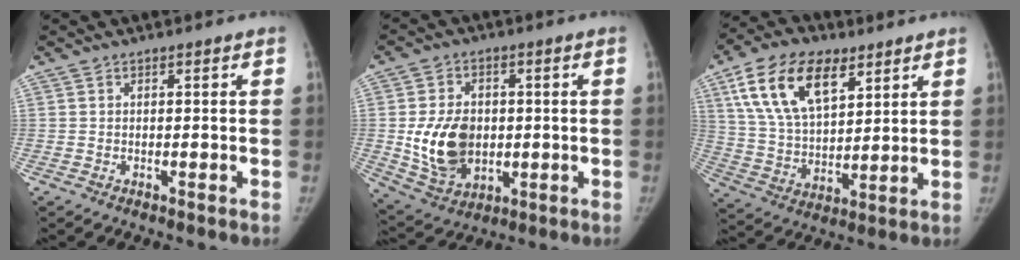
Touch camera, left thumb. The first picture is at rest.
{"total": 13.0, "force": [-0.4, 9.5, 8.8], "torque": [-0.124, -0.007, 0.007]}
{"total": 17.8, "force": [8.7, 9.6, 12.2], "torque": [-0.196, -0.024, 0.164]}